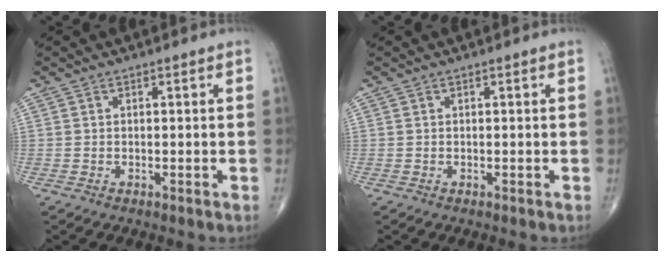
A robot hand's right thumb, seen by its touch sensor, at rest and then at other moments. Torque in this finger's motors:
{"motor_torque": [0.00, 0.00, -0.01, 0.01, 0.00]}